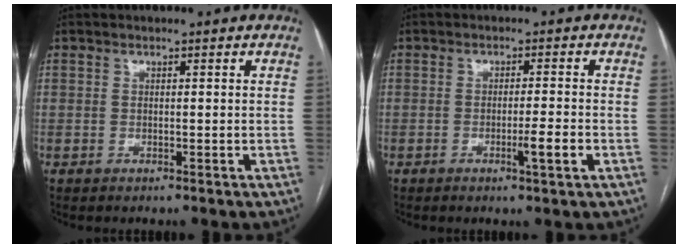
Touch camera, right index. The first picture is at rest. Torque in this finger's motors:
{"motor_torque": [0.69, -0.21, 0.39, 0.08]}